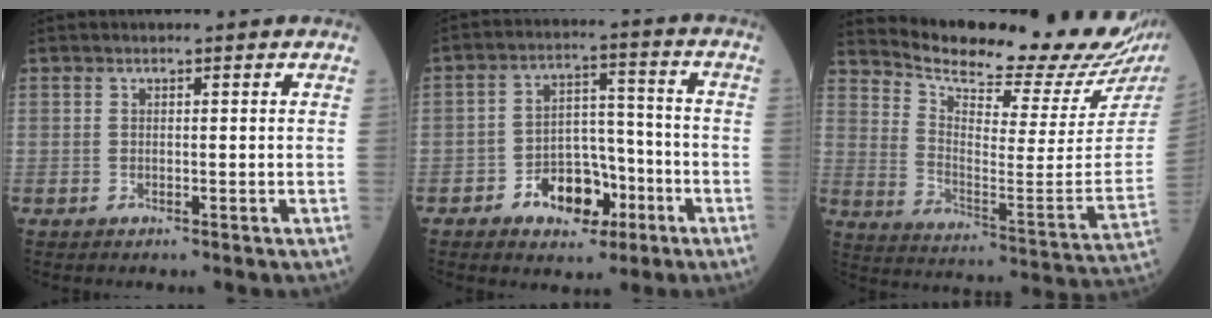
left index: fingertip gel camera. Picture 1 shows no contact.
{"total": 8.9, "force": [-4.5, 5.4, 5.5], "torque": [-0.095, 0.025, -0.068]}
{"total": 23.4, "force": [21.5, 1.3, 9.2], "torque": [-0.161, -0.103, 0.292]}